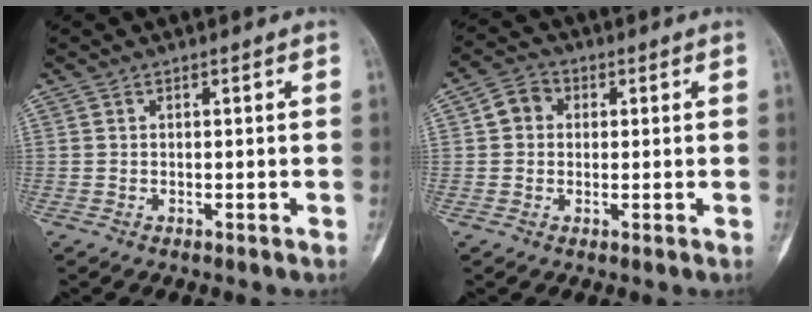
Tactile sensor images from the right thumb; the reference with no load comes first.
{"total": 4.4, "force": [0.7, 3.8, 2.0], "torque": [-0.018, 0.011, 0.004]}